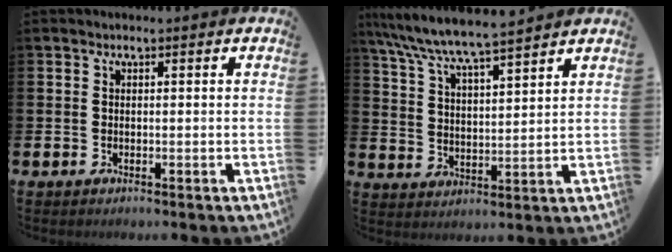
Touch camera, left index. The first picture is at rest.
{"total": 7.1, "force": [6.8, 0.2, 2.1], "torque": [-0.067, -0.041, 0.118]}